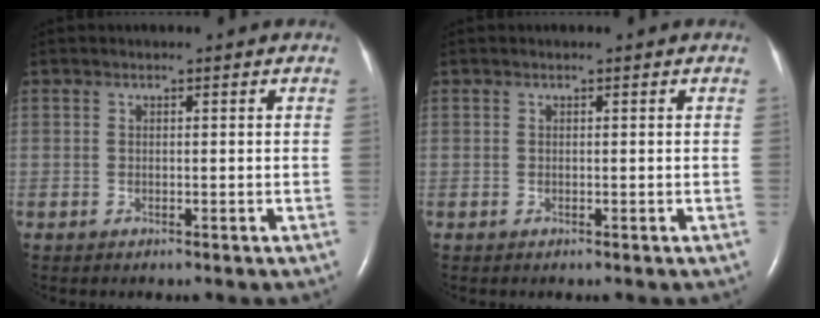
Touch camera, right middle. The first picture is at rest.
{"total": 0.0}